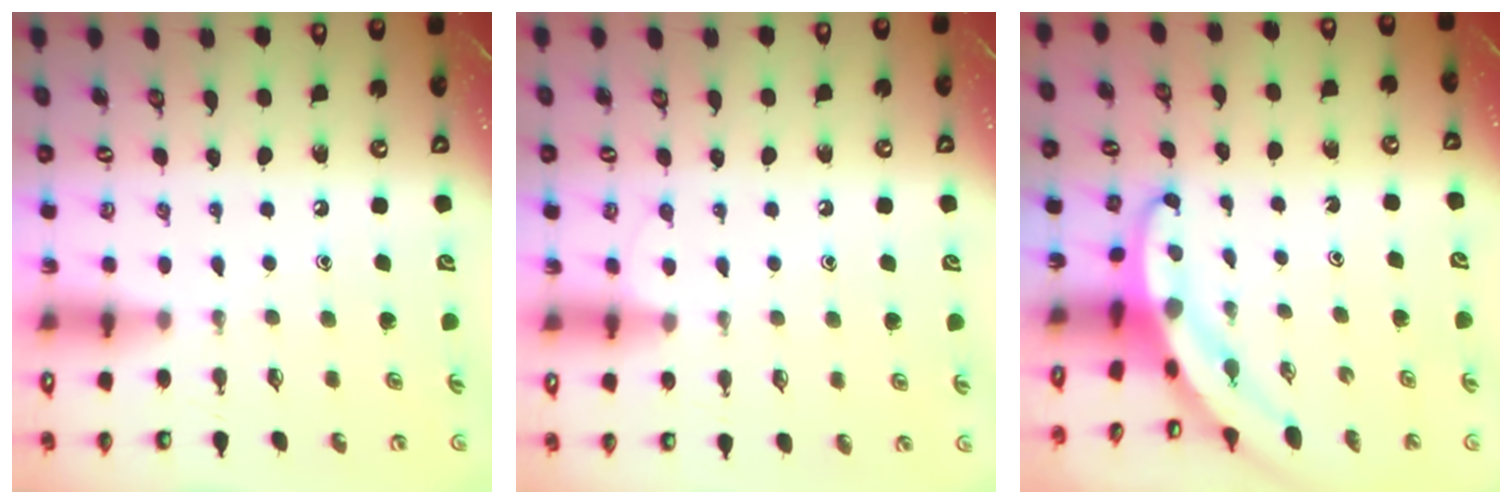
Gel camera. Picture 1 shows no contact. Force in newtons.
{"total": 4.6, "press": 4.5, "slide": 0.5}
{"total": 5.4, "press": 5.4, "slide": 0.3}